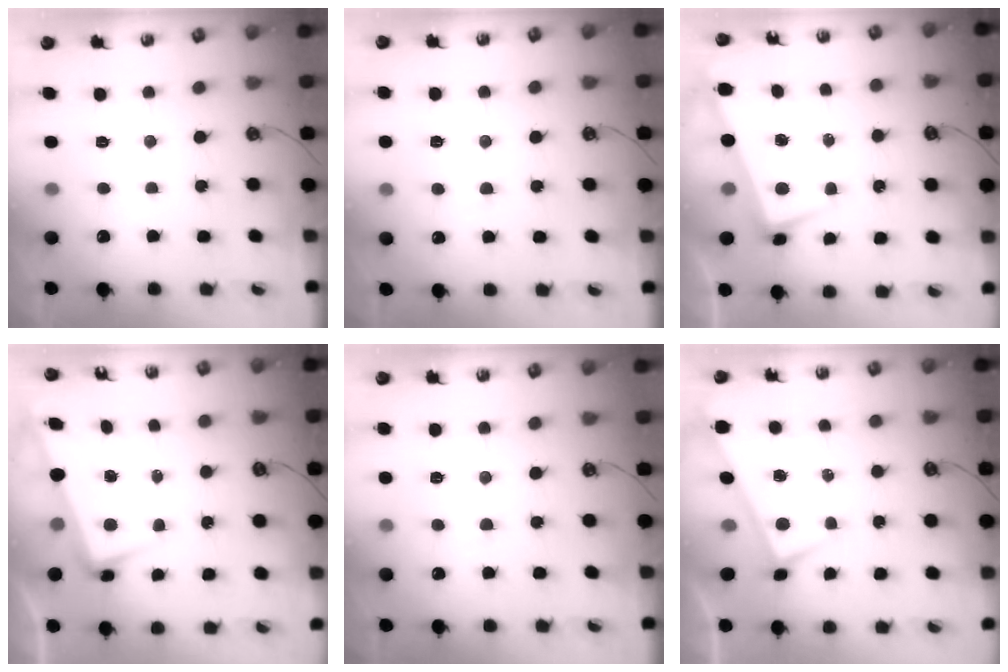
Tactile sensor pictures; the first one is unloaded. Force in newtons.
{"total": 0.5, "press": 0.3, "slide": 0.4}
{"total": 1.5, "press": 0.4, "slide": 1.5}
{"total": 2.9, "press": 2.8, "slide": 1.0}
{"total": 0.5, "press": 0.3, "slide": 0.4}
{"total": 0.0}